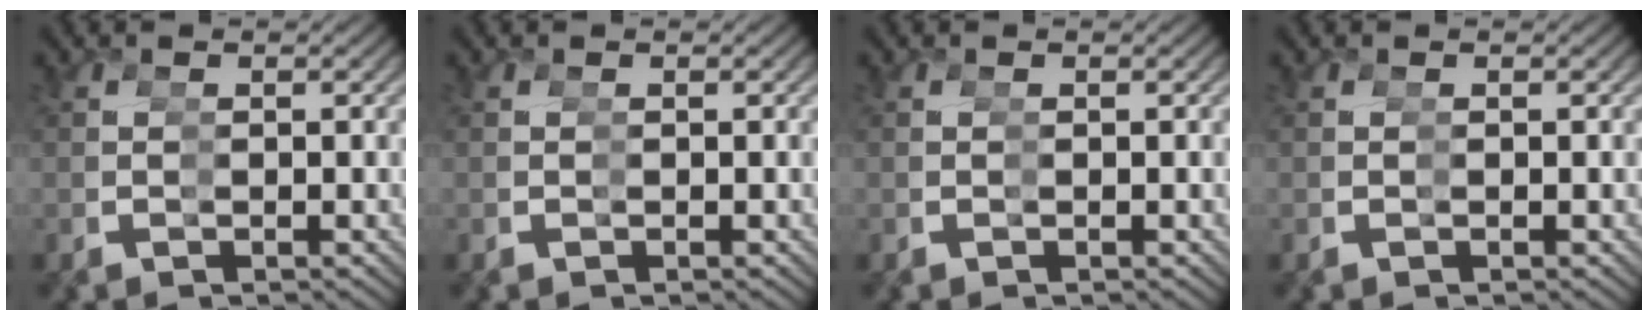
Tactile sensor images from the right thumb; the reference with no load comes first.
{"total": 0.0}
{"total": 0.0}
{"total": 0.0}